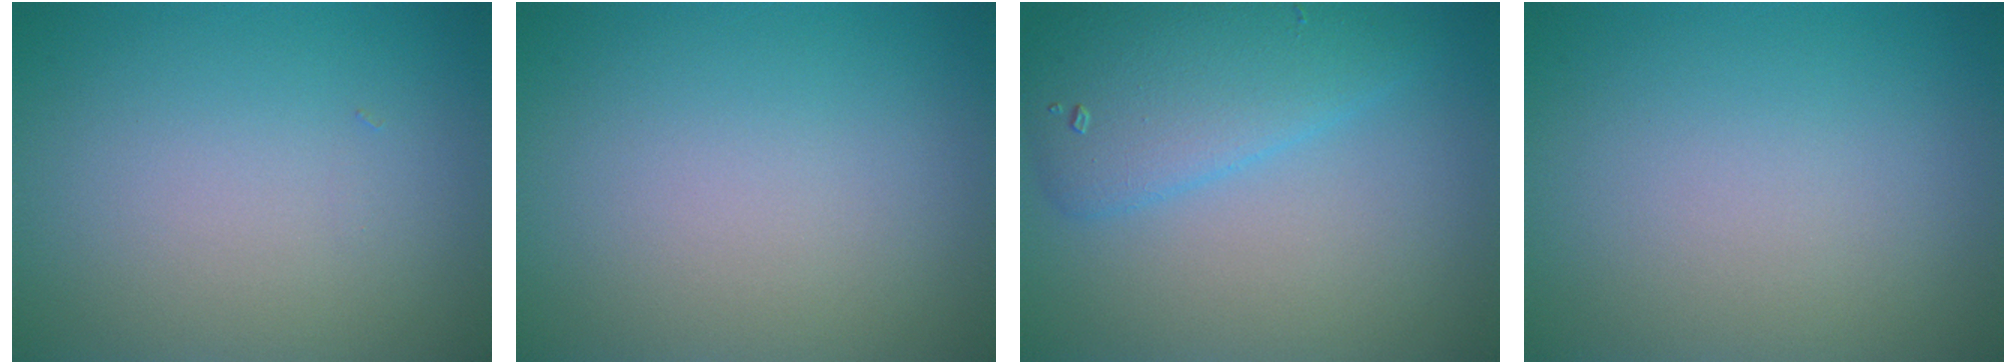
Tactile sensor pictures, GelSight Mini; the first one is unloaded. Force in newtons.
{"total": 0.0}
{"total": 4.5, "press": 4.5, "slide": 0.2}
{"total": 0.0}